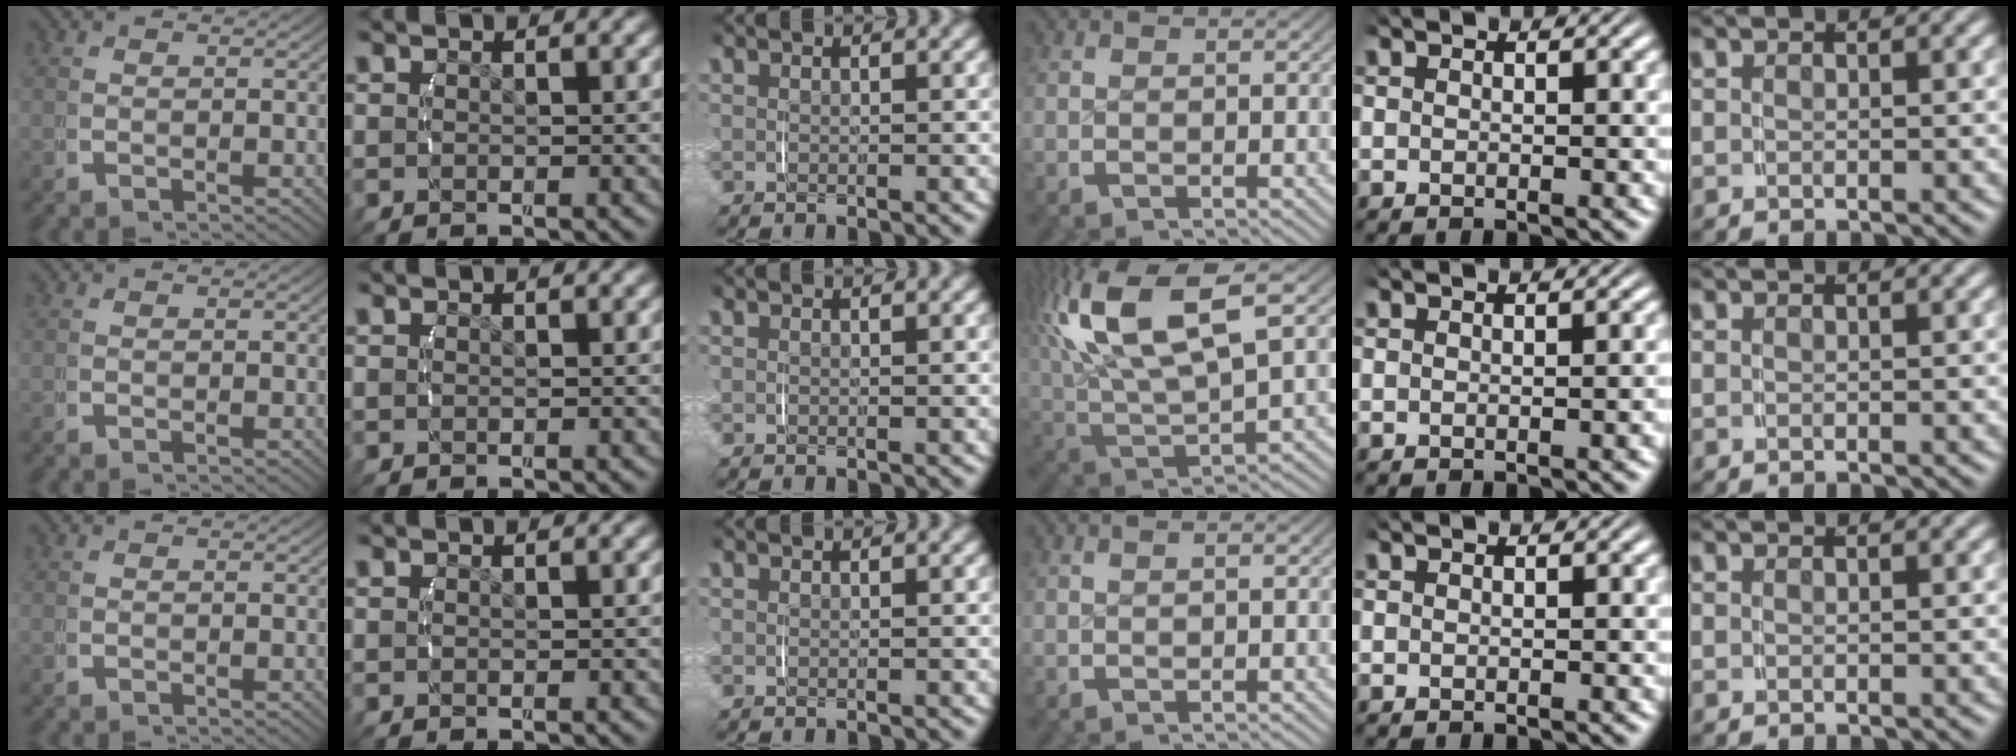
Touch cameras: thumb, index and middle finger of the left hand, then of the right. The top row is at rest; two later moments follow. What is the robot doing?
{"motion": "lift_and_place", "object": "string"}